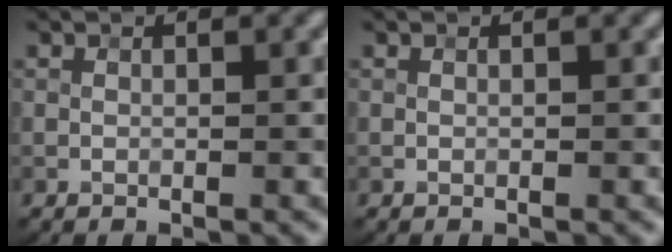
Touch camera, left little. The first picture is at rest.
{"total": 0.0}